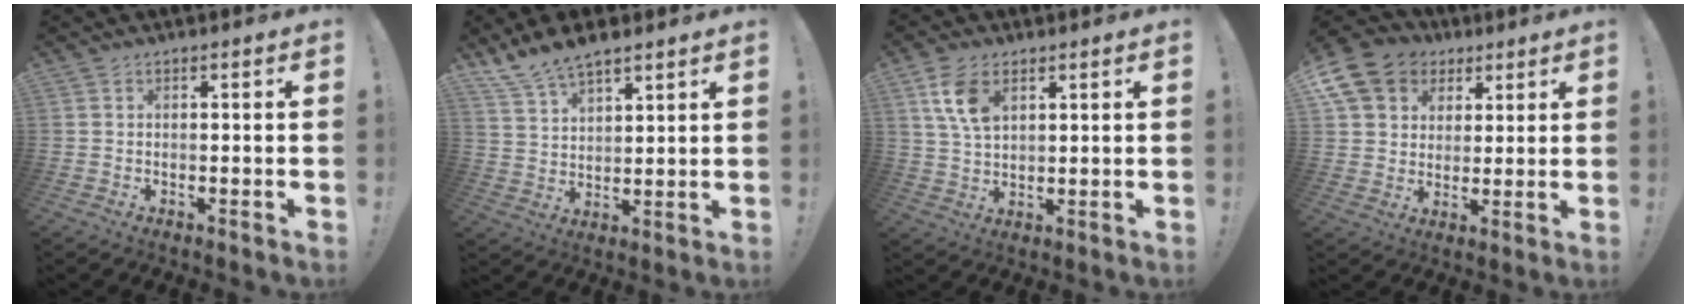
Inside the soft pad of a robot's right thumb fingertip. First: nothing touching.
{"total": 9.1, "force": [7.7, 3.3, 3.6], "torque": [-0.070, -0.046, 0.148]}
{"total": 8.9, "force": [4.2, 5.1, 6.0], "torque": [-0.119, -0.011, 0.079]}
{"total": 13.3, "force": [6.2, 10.6, 5.0], "torque": [-0.070, -0.034, 0.125]}